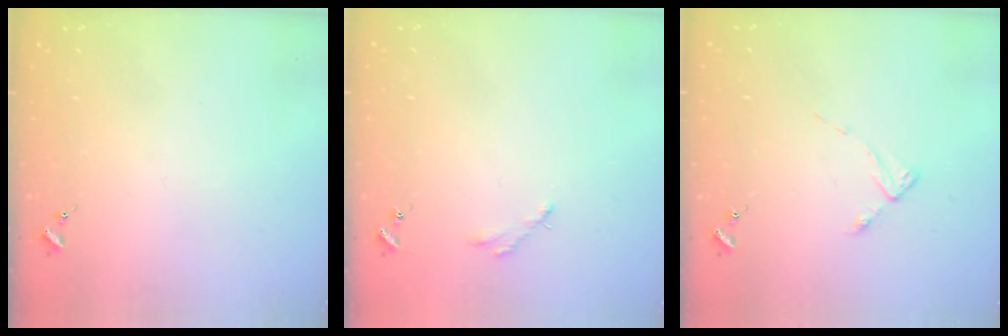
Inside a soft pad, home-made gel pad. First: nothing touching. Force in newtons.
{"total": 2.5, "press": 2.5, "slide": 0.2}
{"total": 2.7, "press": 2.7, "slide": 0.4}